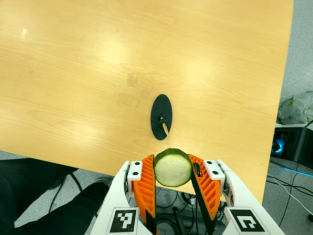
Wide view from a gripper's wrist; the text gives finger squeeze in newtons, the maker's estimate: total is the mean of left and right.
{"total": 11.7, "left": 12.4, "right": 11.0}